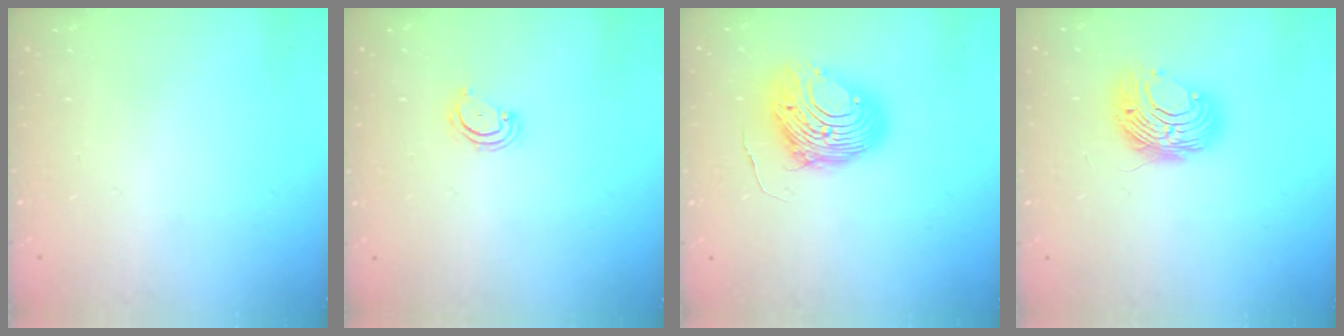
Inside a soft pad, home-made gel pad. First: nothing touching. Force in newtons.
{"total": 4.5, "press": 4.5, "slide": 0.4}
{"total": 10.6, "press": 10.5, "slide": 1.4}
{"total": 8.9, "press": 8.9, "slide": 0.1}